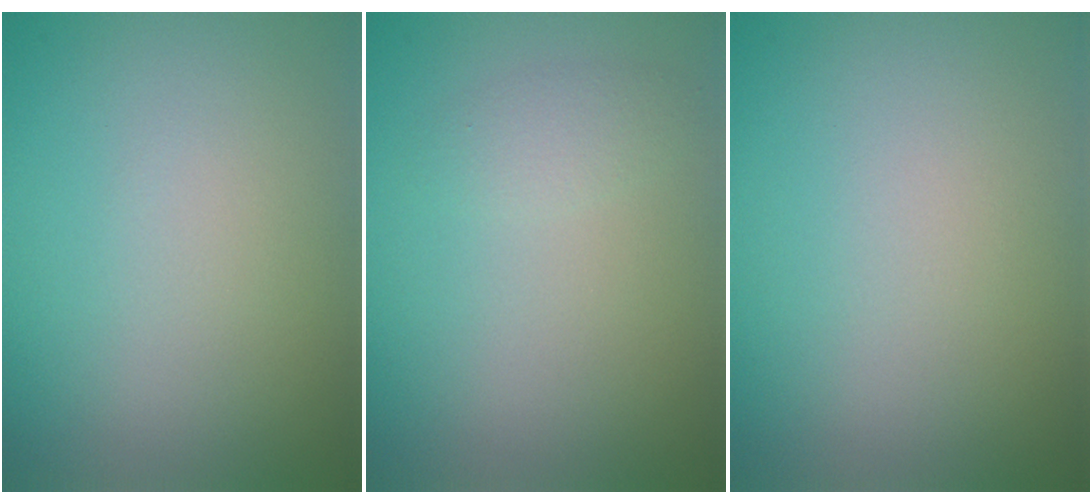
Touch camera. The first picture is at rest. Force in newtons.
{"total": 1.2, "press": 1.2, "slide": 0.0}
{"total": 0.0}